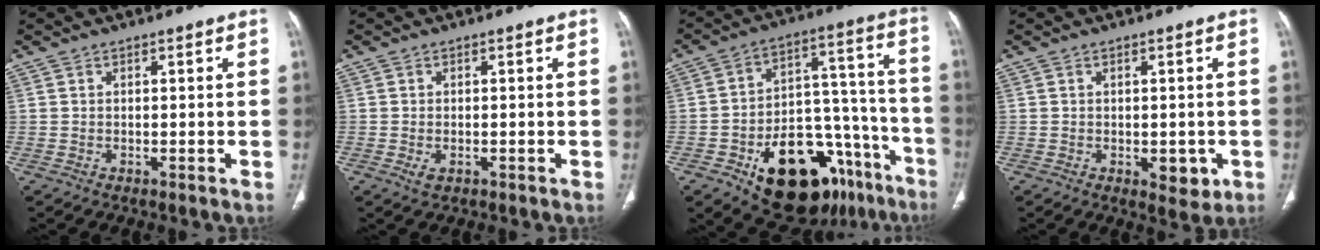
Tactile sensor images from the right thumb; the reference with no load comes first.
{"total": 1.7, "force": [-0.6, 1.0, 1.3], "torque": [-0.025, 0.001, -0.006]}
{"total": 25.6, "force": [-13.6, 14.4, 16.3], "torque": [-0.172, 0.099, -0.191]}
{"total": 4.5, "force": [-1.2, 2.5, 3.6], "torque": [-0.027, -0.004, -0.007]}